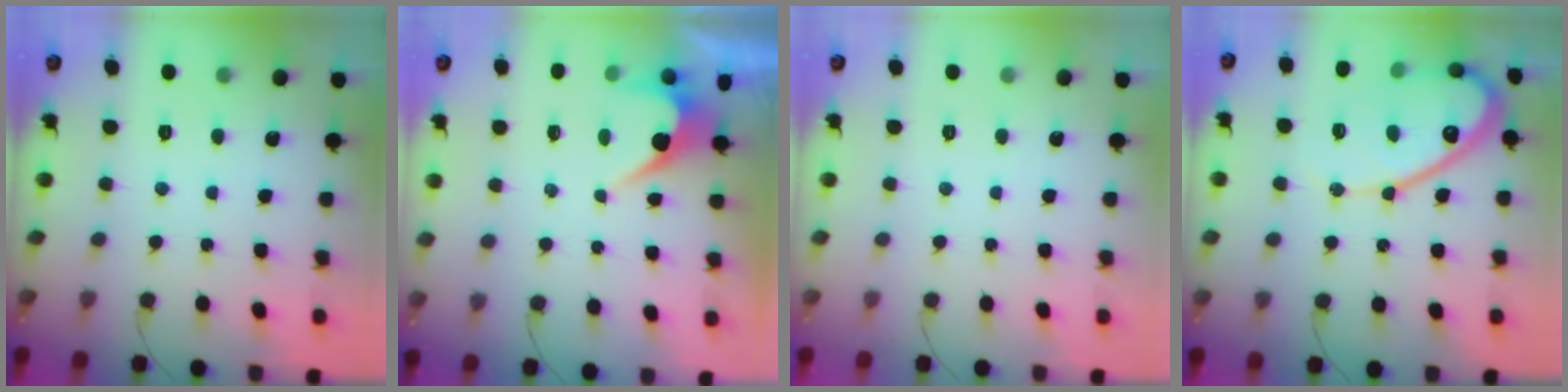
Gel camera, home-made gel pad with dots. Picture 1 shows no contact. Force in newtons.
{"total": 5.6, "press": 5.6, "slide": 0.4}
{"total": 0.0}
{"total": 14.6, "press": 14.5, "slide": 1.5}